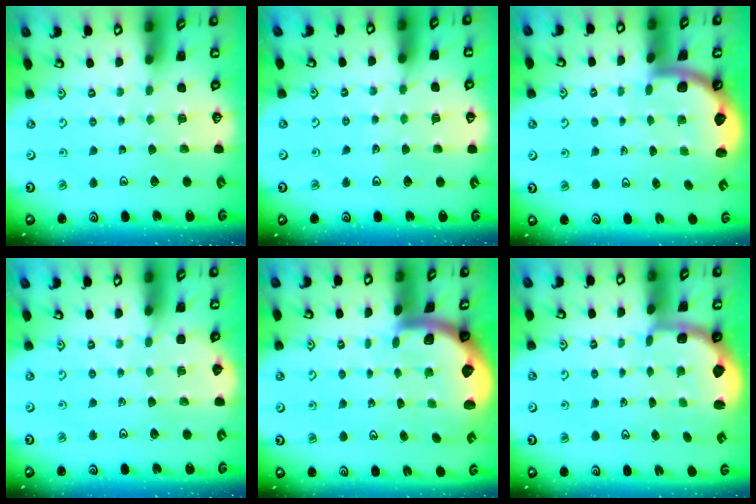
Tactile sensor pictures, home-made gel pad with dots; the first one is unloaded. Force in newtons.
{"total": 3.7, "press": 3.2, "slide": 1.9}
{"total": 1.9, "press": 1.9, "slide": 0.3}
{"total": 1.4, "press": 1.3, "slide": 0.3}
{"total": 1.9, "press": 1.8, "slide": 0.5}
{"total": 2.3, "press": 1.2, "slide": 1.9}